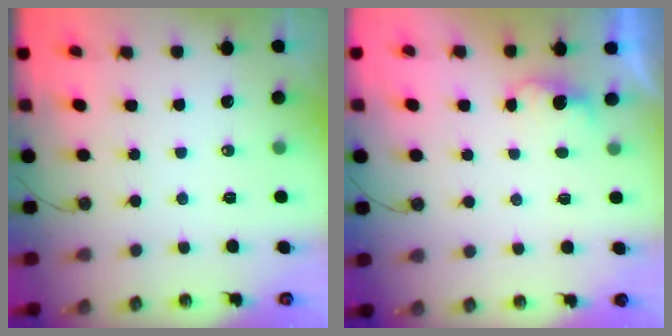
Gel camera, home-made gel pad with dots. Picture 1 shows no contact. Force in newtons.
{"total": 2.2, "press": 2.0, "slide": 0.9}